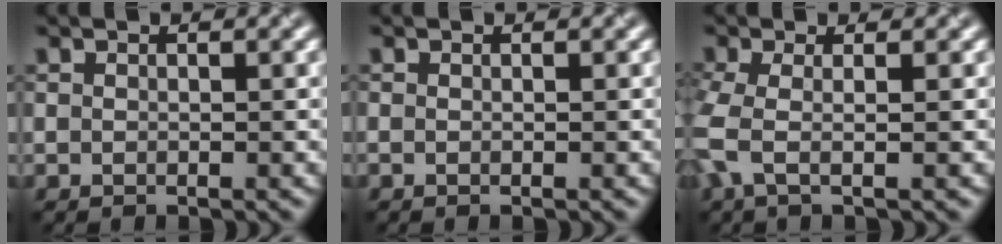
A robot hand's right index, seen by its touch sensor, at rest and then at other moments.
{"total": 0.0}
{"total": 3.3, "force": [-0.8, 1.0, 3.0], "torque": [-0.088, -0.003, -0.023]}